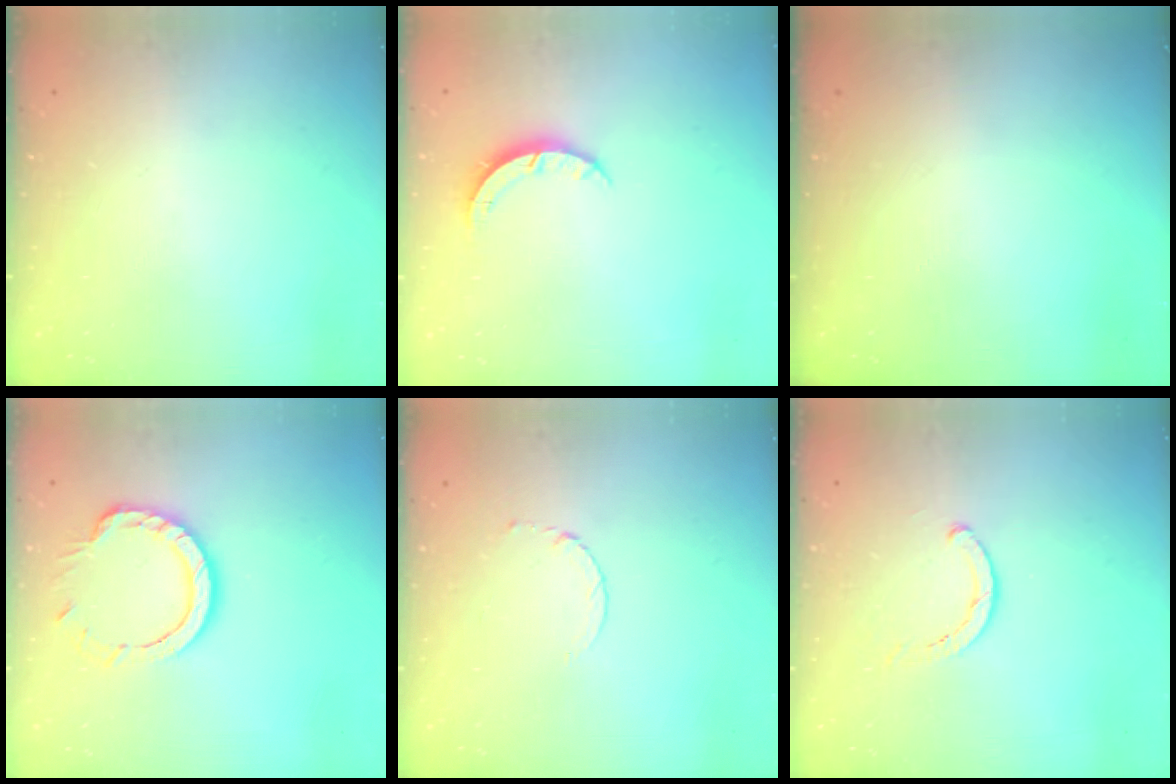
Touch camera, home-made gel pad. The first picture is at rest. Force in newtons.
{"total": 4.0, "press": 4.0, "slide": 0.3}
{"total": 0.0}
{"total": 10.8, "press": 10.7, "slide": 1.3}
{"total": 2.6, "press": 2.6, "slide": 0.3}
{"total": 2.8, "press": 2.8, "slide": 0.2}